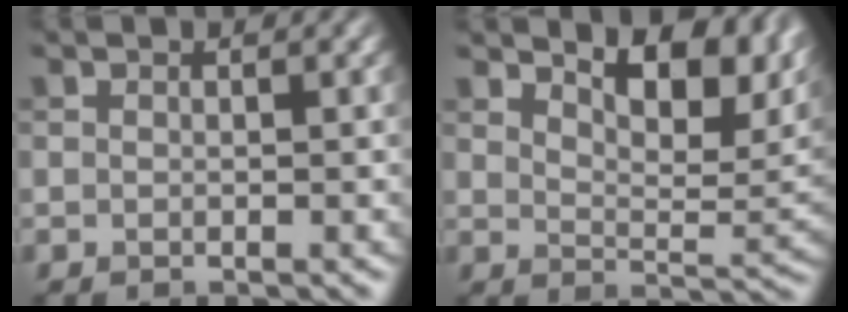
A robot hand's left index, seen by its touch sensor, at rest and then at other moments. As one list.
[{"total": 9.6, "force": [5.8, 3.6, 6.7], "torque": [-0.094, 0.005, 0.092]}]